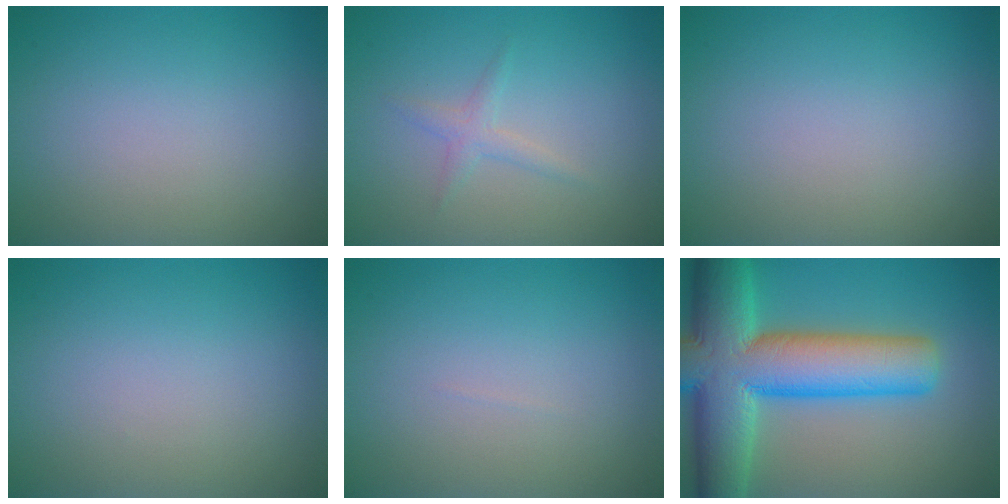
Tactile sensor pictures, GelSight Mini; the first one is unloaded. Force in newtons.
{"total": 1.3, "press": 1.3, "slide": 0.0}
{"total": 0.0}
{"total": 0.0}
{"total": 0.0}
{"total": 13.8, "press": 13.8, "slide": 0.8}